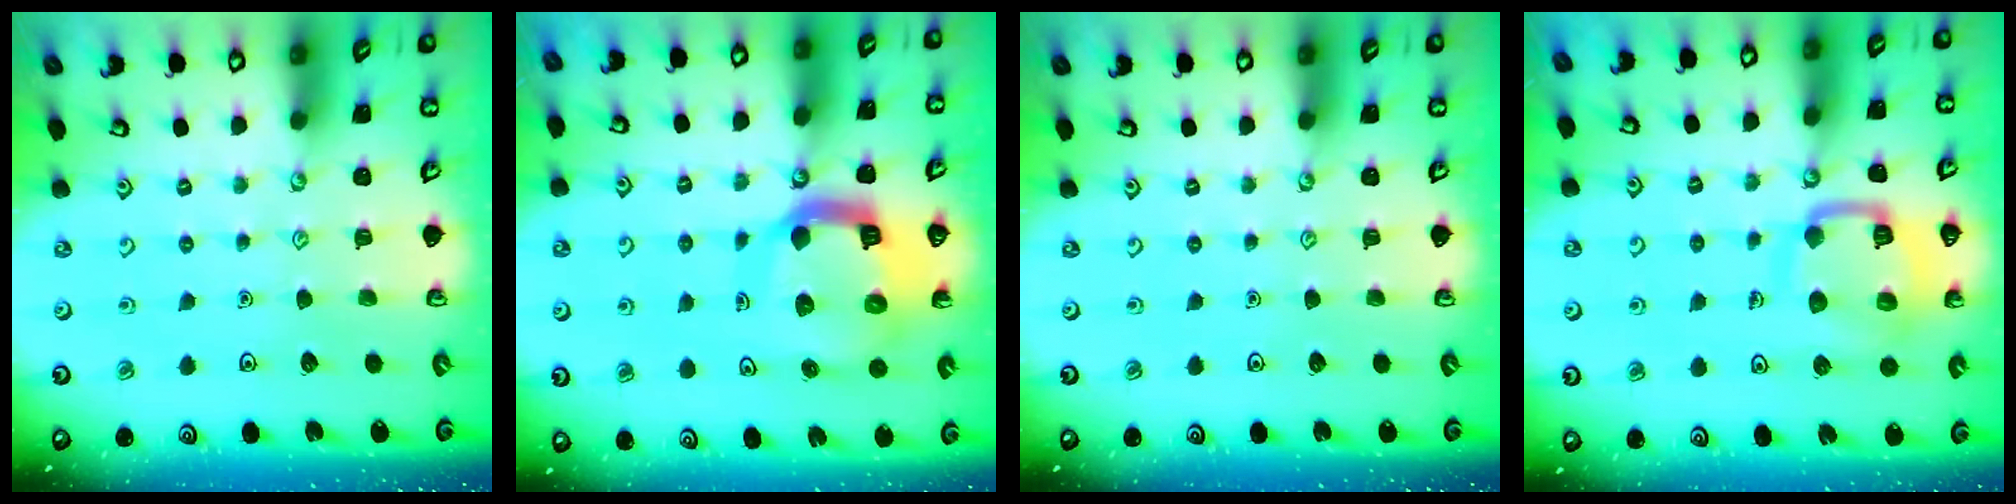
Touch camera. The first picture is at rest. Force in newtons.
{"total": 16.1, "press": 15.9, "slide": 2.0}
{"total": 0.0}
{"total": 13.4, "press": 13.4, "slide": 1.4}